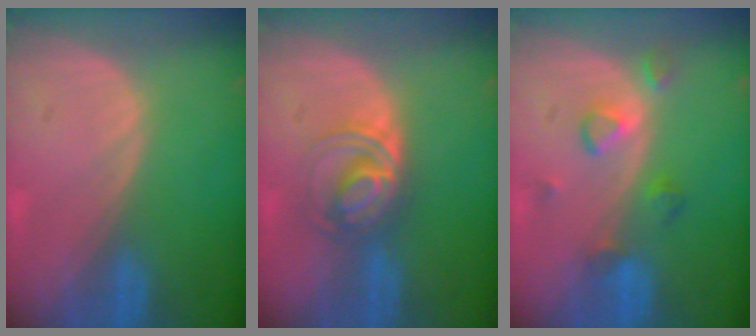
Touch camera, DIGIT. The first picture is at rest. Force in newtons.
{"total": 5.9, "press": 5.5, "slide": 2.1}
{"total": 4.0, "press": 4.0, "slide": 0.4}